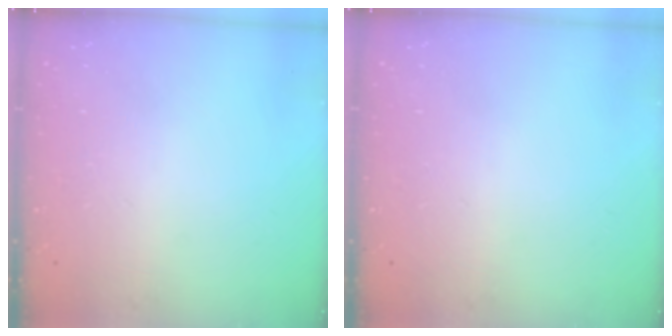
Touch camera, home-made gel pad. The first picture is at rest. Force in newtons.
{"total": 0.0}